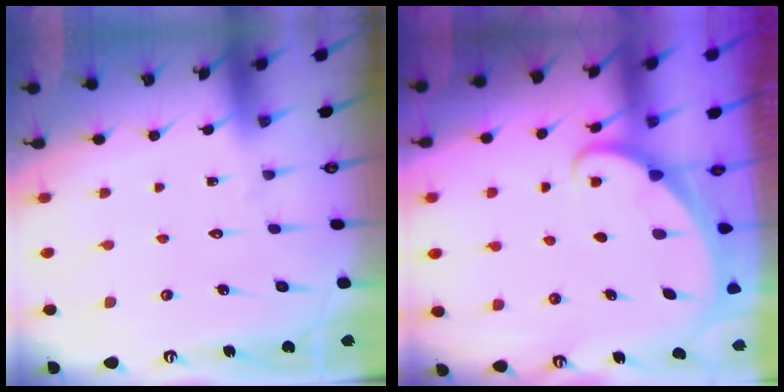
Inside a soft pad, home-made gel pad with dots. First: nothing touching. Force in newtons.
{"total": 1.5, "press": 1.5, "slide": 0.1}